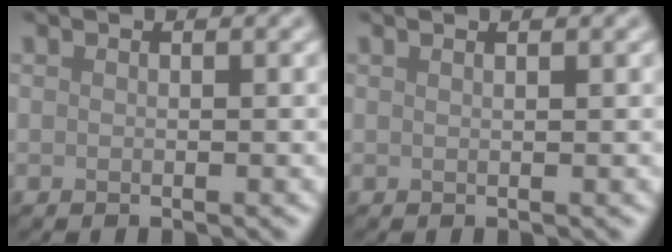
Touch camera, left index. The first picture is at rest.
{"total": 1.6, "force": [1.0, 0.7, 1.1], "torque": [-0.001, -0.002, -0.004]}